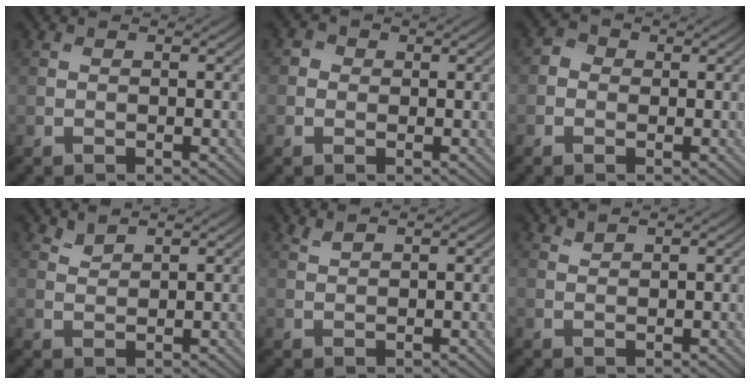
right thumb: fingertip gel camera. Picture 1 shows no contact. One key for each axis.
{"total": 1.3, "fx": 0.1, "fy": 1.2, "fz": 0.4, "tx": -0.006, "ty": -0.001, "tz": -0.005}
{"total": 1.7, "fx": -0.1, "fy": 1.6, "fz": 0.8, "tx": -0.013, "ty": 0.001, "tz": -0.012}
{"total": 1.4, "fx": 1.4, "fy": 0.3, "fz": 0.4, "tx": -0.015, "ty": -0.002, "tz": 0.033}
{"total": 1.0, "fx": 0.9, "fy": 0.0, "fz": 0.4, "tx": -0.011, "ty": 0.004, "tz": 0.020}
{"total": 0.8, "fx": 0.8, "fy": 0.1, "fz": 0.2, "tx": -0.004, "ty": 0.000, "tz": 0.019}